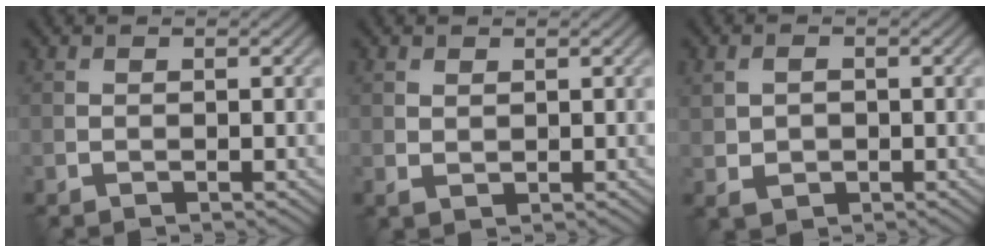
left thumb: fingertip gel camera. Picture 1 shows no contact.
{"total": 1.1, "force": [0.7, 0.7, 0.5], "torque": [-0.011, -0.003, 0.018]}
{"total": 2.6, "force": [0.1, 2.0, 1.6], "torque": [-0.036, -0.003, 0.004]}